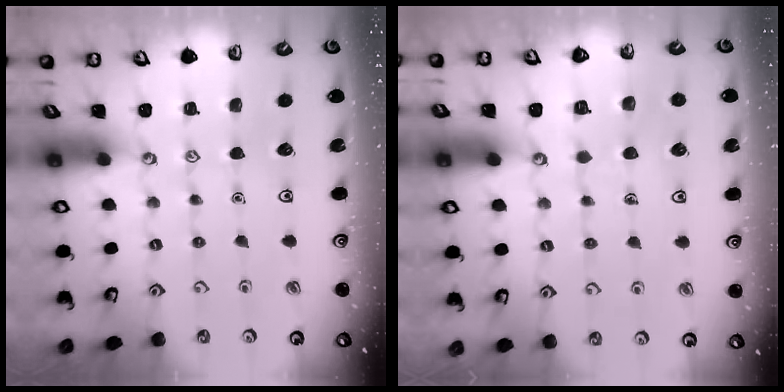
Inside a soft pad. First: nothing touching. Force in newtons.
{"total": 5.8, "press": 5.8, "slide": 0.5}